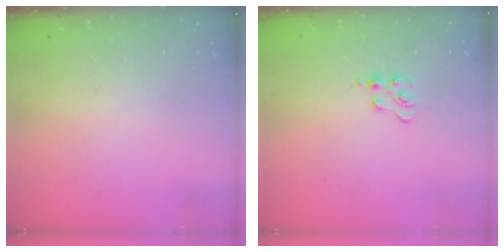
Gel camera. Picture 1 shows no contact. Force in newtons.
{"total": 3.5, "press": 3.5, "slide": 0.6}